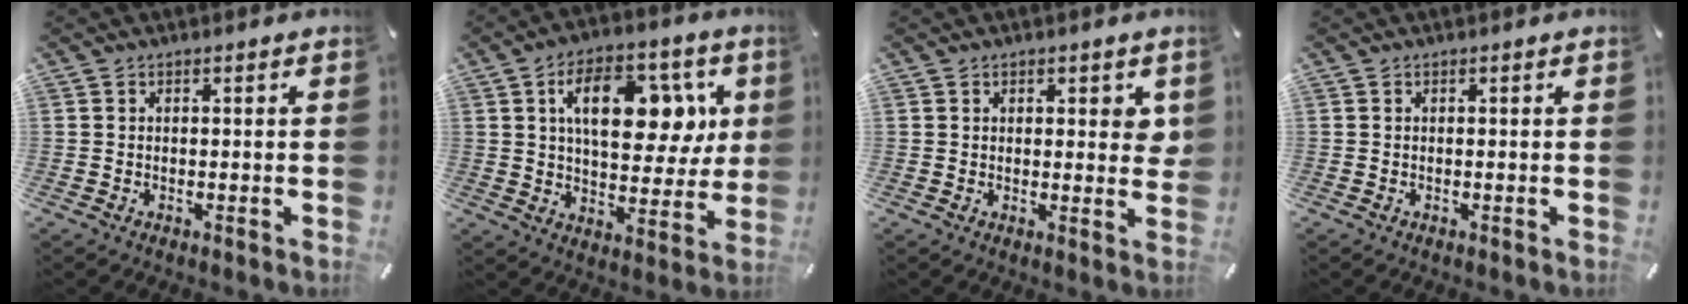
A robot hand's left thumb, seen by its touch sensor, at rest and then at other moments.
{"total": 17.6, "force": [5.5, 10.3, 13.1], "torque": [-0.194, 0.002, 0.091]}
{"total": 3.0, "force": [1.3, 1.7, 2.2], "torque": [-0.019, -0.005, 0.017]}
{"total": 0.0}